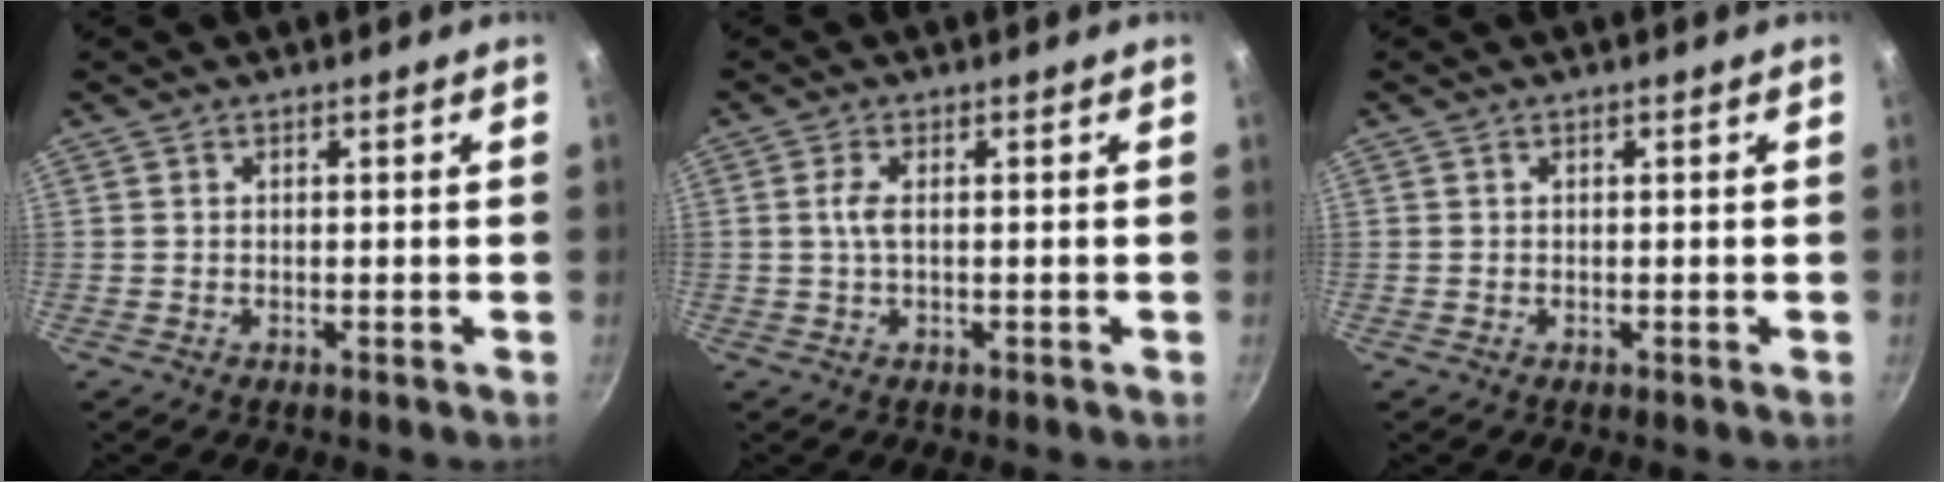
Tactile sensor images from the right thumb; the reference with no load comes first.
{"total": 2.2, "force": [0.1, 0.6, 2.1], "torque": [-0.053, 0.003, 0.002]}
{"total": 0.0}